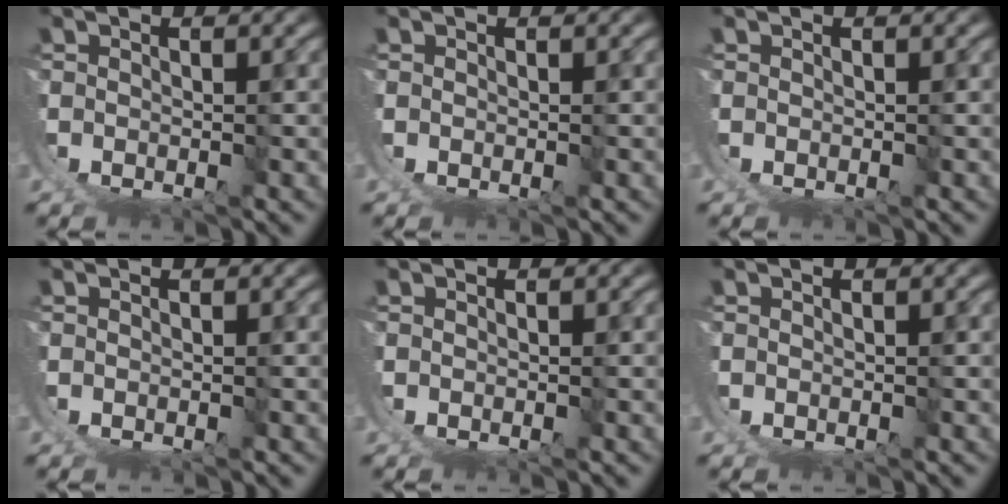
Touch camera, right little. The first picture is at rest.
{"total": 0.0}
{"total": 0.0}
{"total": 0.0}
{"total": 0.0}
{"total": 0.0}